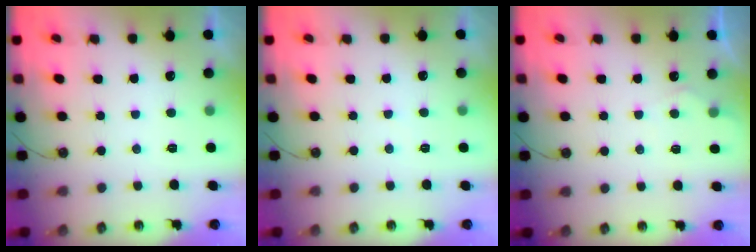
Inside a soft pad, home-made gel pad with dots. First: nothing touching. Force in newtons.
{"total": 2.8, "press": 2.7, "slide": 0.5}
{"total": 4.0, "press": 4.0, "slide": 0.4}